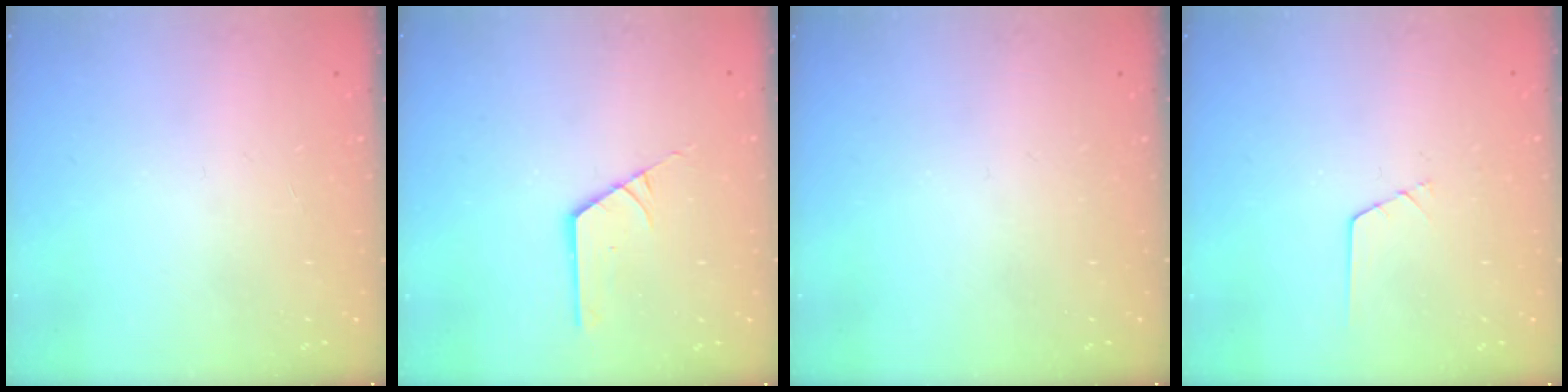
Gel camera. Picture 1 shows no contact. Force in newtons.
{"total": 2.2, "press": 2.2, "slide": 0.1}
{"total": 0.0}
{"total": 0.6, "press": 0.6, "slide": 0.2}